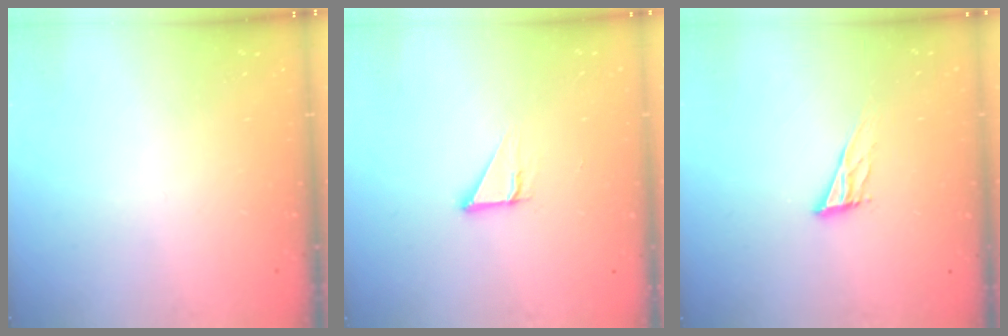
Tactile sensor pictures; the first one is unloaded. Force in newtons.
{"total": 3.4, "press": 3.4, "slide": 0.3}
{"total": 9.3, "press": 9.0, "slide": 2.5}